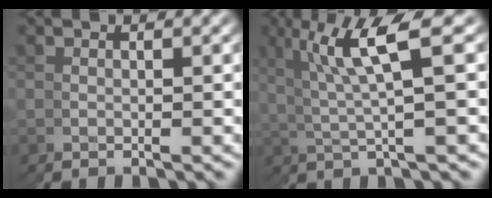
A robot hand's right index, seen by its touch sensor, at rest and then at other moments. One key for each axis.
{"total": 4.9, "fx": 2.4, "fy": 1.7, "fz": 3.9, "tx": -0.077, "ty": 0.004, "tz": 0.038}